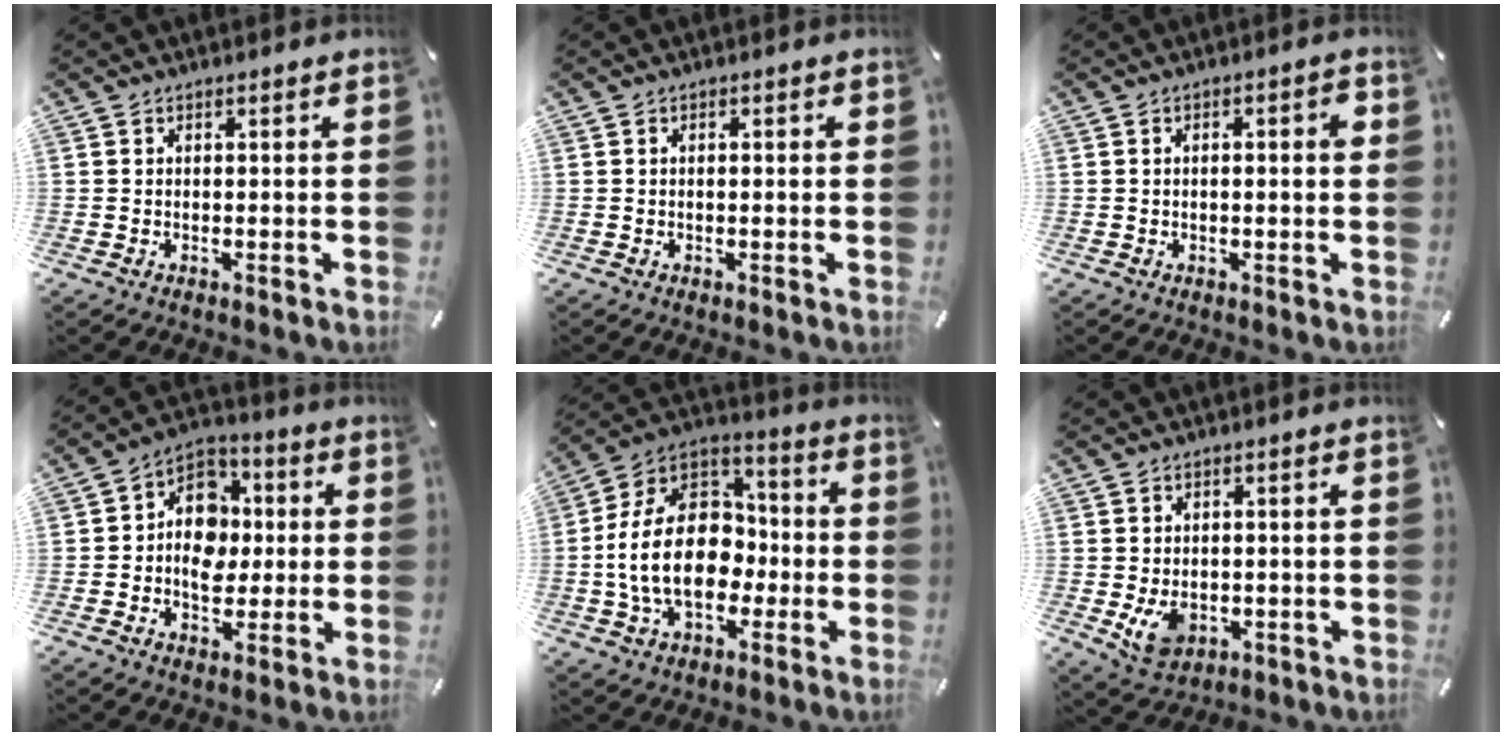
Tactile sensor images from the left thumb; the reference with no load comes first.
{"total": 0.8, "force": [-0.1, 0.3, 0.7], "torque": [-0.013, 0.001, -0.003]}
{"total": 3.2, "force": [0.2, 0.9, 3.1], "torque": [-0.046, 0.003, -0.001]}
{"total": 11.3, "force": [-1.7, 9.4, 6.0], "torque": [-0.087, 0.021, -0.027]}
{"total": 19.7, "force": [-3.6, 14.2, 13.1], "torque": [-0.266, 0.014, -0.063]}
{"total": 6.1, "force": [-1.0, 4.7, 3.8], "torque": [-0.072, -0.004, -0.019]}